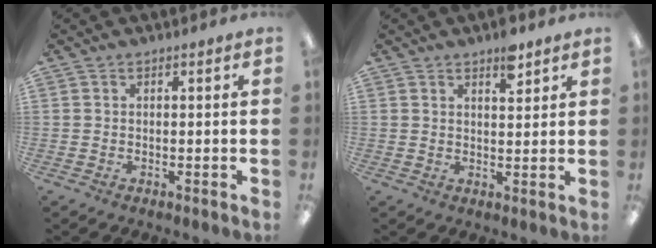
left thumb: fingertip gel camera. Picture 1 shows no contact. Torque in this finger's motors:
{"motor_torque": [0.67, 0.23, 0.49, -0.10, 0.03]}